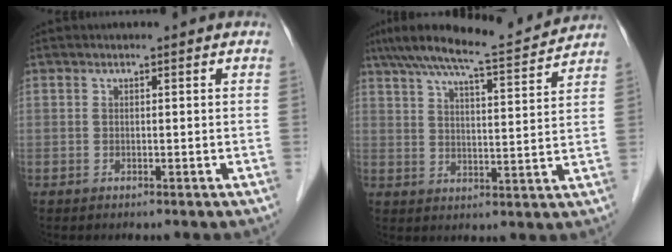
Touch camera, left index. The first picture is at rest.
{"total": 12.2, "force": [11.3, -0.3, 4.5], "torque": [-0.082, 0.013, 0.171]}